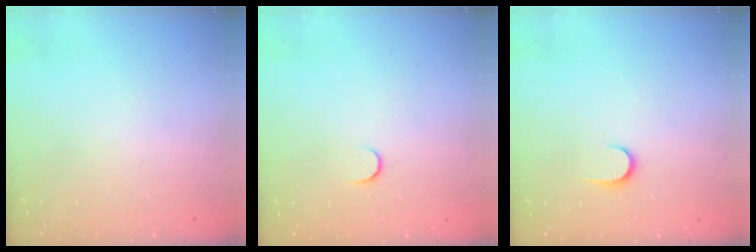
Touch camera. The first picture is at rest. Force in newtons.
{"total": 3.4, "press": 3.4, "slide": 0.4}
{"total": 5.4, "press": 5.4, "slide": 0.6}